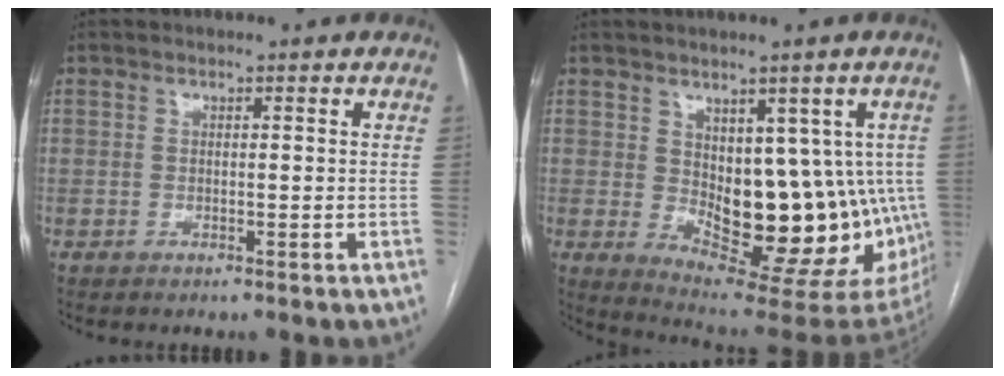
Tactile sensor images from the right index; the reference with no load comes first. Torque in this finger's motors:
{"motor_torque": [1.88, -0.06, 0.35, 0.11]}